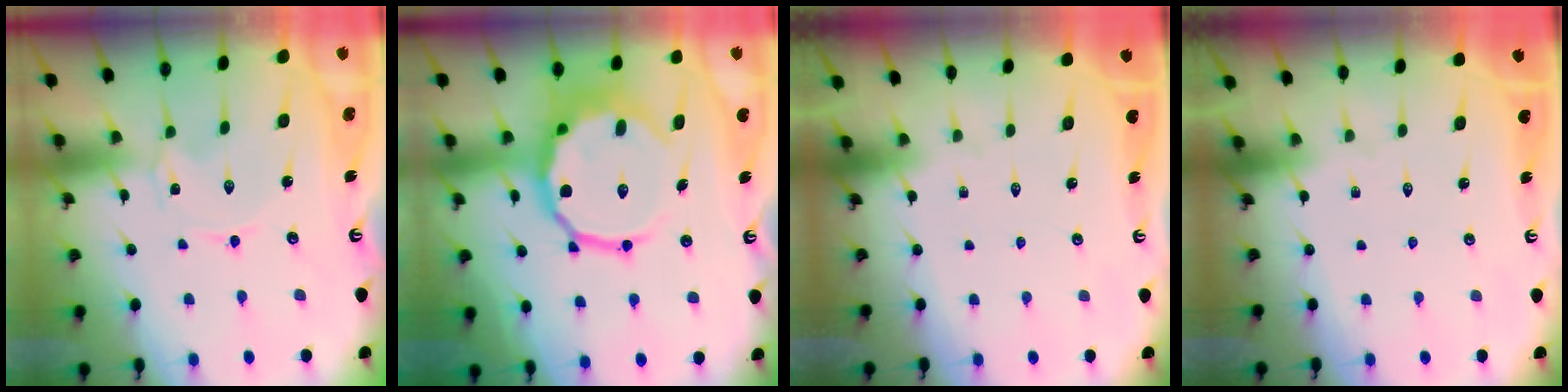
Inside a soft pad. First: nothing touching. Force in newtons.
{"total": 15.3, "press": 15.0, "slide": 3.2}
{"total": 0.0}
{"total": 0.0}